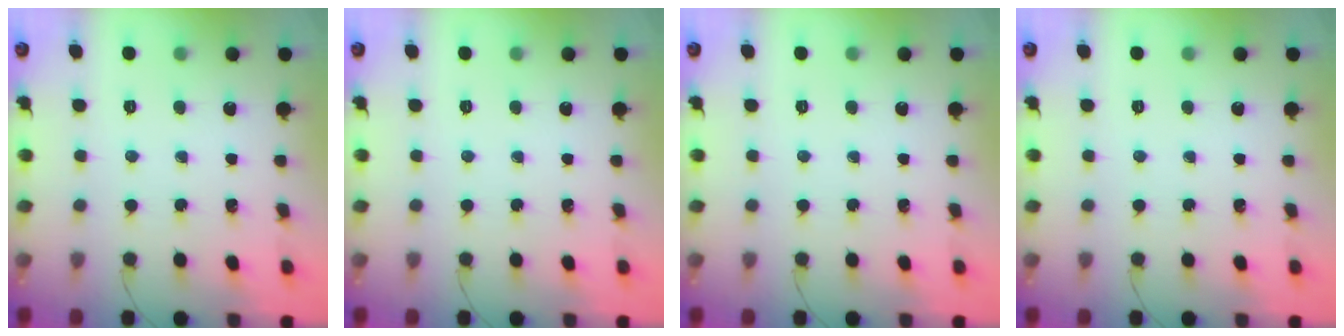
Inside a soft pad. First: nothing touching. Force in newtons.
{"total": 0.0}
{"total": 0.0}
{"total": 0.0}